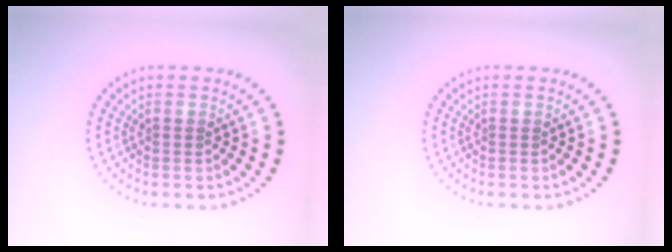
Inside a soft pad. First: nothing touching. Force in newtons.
{"total": 0.0}